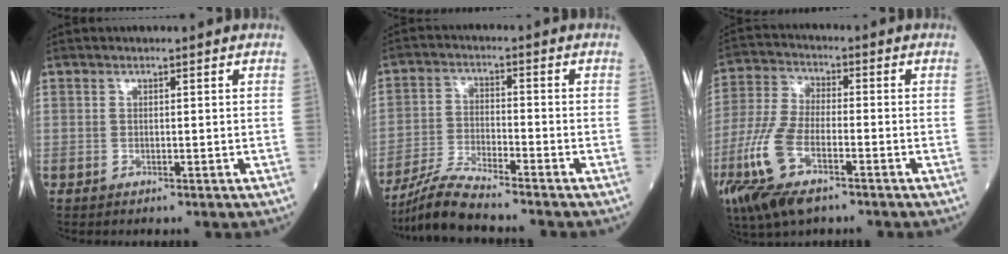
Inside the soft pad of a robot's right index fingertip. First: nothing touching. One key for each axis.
{"total": 7.1, "fx": -6.6, "fy": -0.7, "fz": 2.6, "tx": -0.060, "ty": -0.020, "tz": -0.128}
{"total": 12.1, "fx": -5.6, "fy": 4.1, "fz": 9.9, "tx": -0.227, "ty": -0.019, "tz": -0.107}